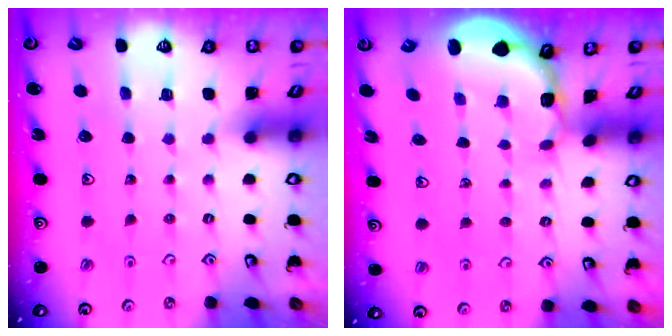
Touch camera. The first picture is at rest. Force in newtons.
{"total": 1.9, "press": 1.9, "slide": 0.2}